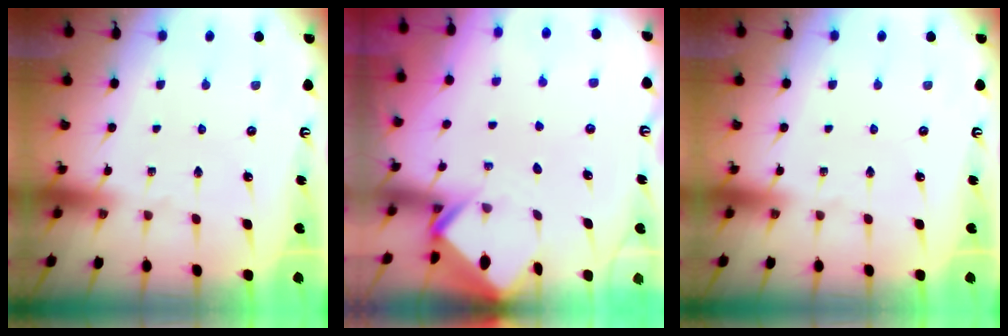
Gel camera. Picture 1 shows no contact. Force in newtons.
{"total": 2.7, "press": 2.7, "slide": 0.3}
{"total": 0.0}